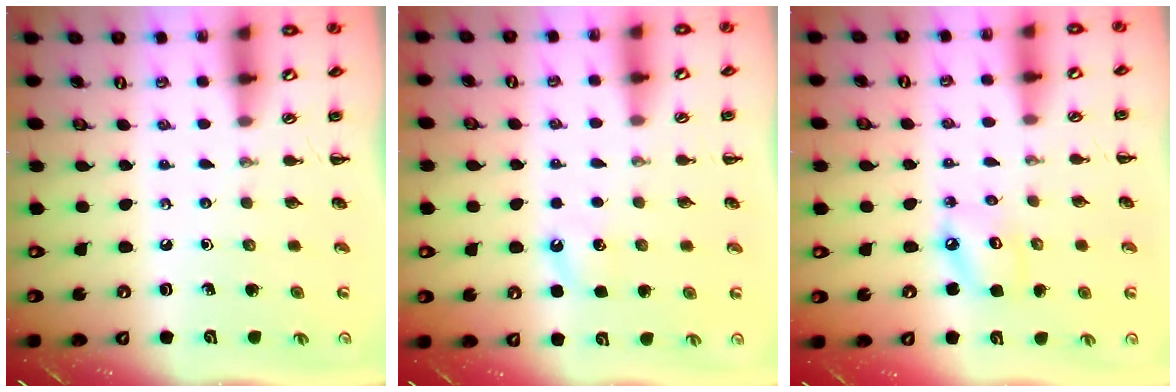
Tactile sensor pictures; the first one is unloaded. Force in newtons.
{"total": 3.7, "press": 3.5, "slide": 1.3}
{"total": 5.5, "press": 5.4, "slide": 0.7}